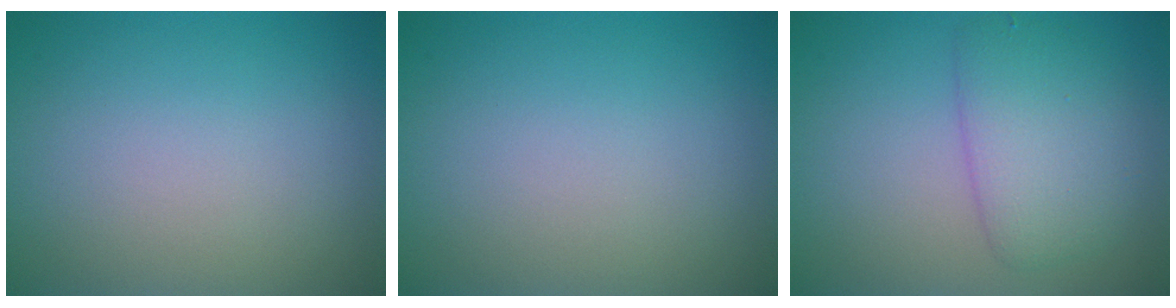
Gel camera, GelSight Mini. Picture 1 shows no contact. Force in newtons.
{"total": 0.0}
{"total": 4.3, "press": 4.3, "slide": 0.0}